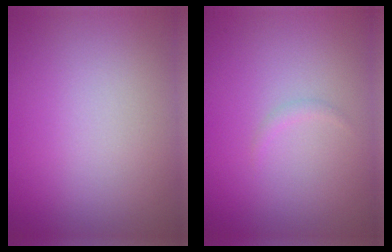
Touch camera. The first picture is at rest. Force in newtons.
{"total": 0.6, "press": 0.6, "slide": 0.1}